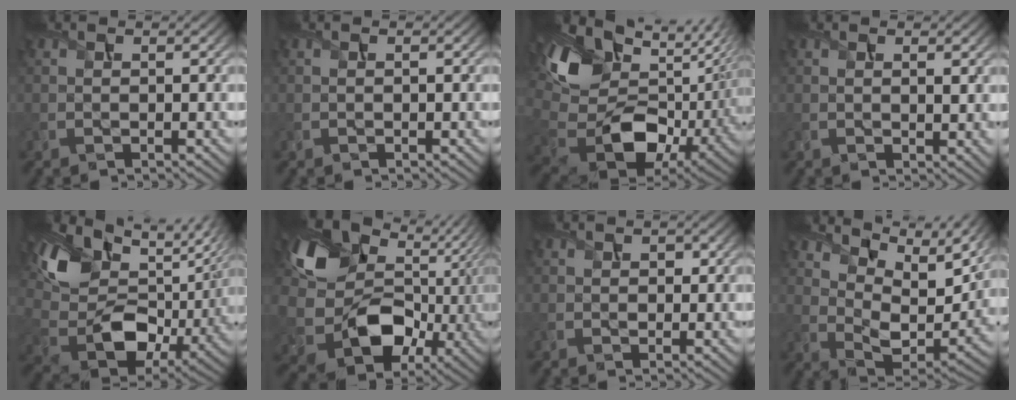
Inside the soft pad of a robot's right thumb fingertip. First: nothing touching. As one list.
[{"total": 0.0}, {"total": 18.1, "force": [3.5, 11.4, 13.5], "torque": [-0.301, -0.016, 0.077]}, {"total": 1.6, "force": [0.7, 0.3, 1.4], "torque": [-0.025, -0.004, 0.016]}, {"total": 18.1, "force": [5.4, 11.4, 12.9], "torque": [-0.281, -0.011, 0.106]}, {"total": 14.9, "force": [0.7, 11.6, 9.4], "torque": [-0.170, -0.028, 0.014]}, {"total": 1.4, "force": [0.4, 1.0, 0.9], "torque": [-0.015, -0.003, 0.007]}, {"total": 13.0, "force": [8.9, 5.5, 7.7], "torque": [-0.179, 0.003, 0.150]}]